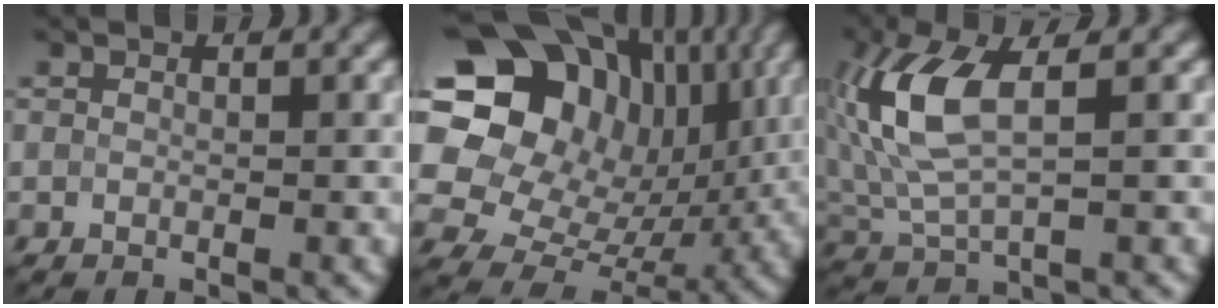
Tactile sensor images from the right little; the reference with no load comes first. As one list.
[{"total": 18.6, "force": [5.7, 14.6, 10.0], "torque": [-0.201, 0.042, 0.108]}, {"total": 7.5, "force": [1.3, 3.5, 6.5], "torque": [-0.163, 0.004, 0.025]}]